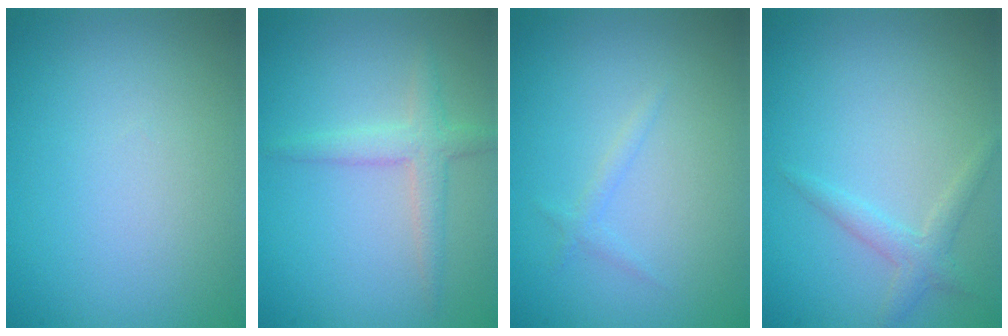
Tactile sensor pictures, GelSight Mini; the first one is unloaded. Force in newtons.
{"total": 2.4, "press": 2.4, "slide": 0.1}
{"total": 0.8, "press": 0.8, "slide": 0.0}
{"total": 1.7, "press": 1.7, "slide": 0.0}